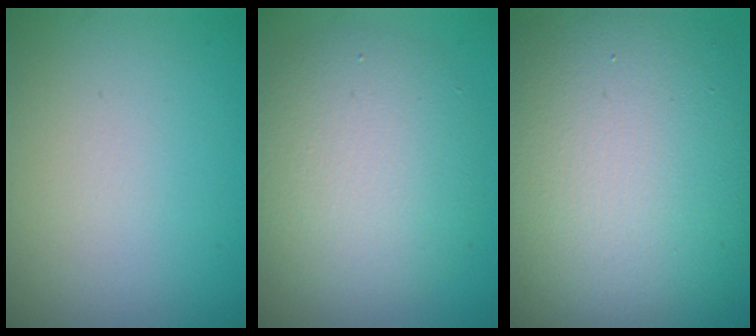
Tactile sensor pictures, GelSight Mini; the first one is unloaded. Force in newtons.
{"total": 6.8, "press": 6.8, "slide": 0.7}
{"total": 15.2, "press": 15.2, "slide": 1.1}